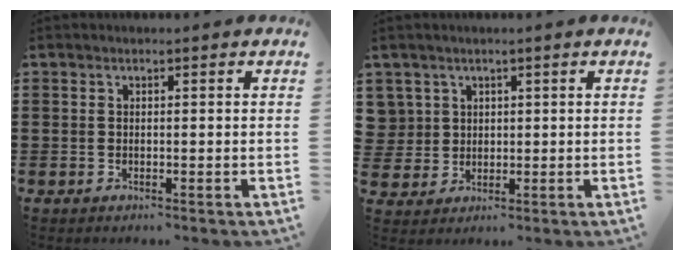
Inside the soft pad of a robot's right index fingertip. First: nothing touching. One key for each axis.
{"total": 3.3, "fx": 1.3, "fy": 3.0, "fz": -0.1, "tx": -0.017, "ty": 0.009, "tz": 0.027}